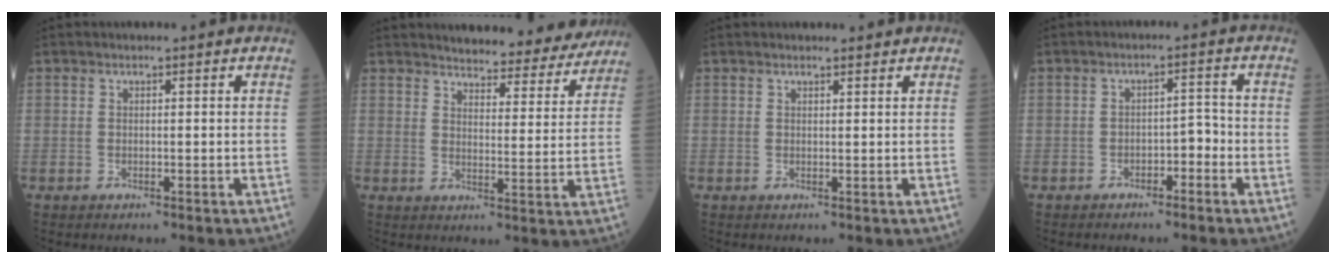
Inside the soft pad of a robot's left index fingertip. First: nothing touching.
{"total": 13.8, "force": [13.2, 2.6, 3.1], "torque": [-0.019, -0.028, 0.147]}
{"total": 1.0, "force": [1.0, 0.1, 0.0], "torque": [-0.009, 0.000, 0.015]}
{"total": 2.8, "force": [-1.8, 1.4, 1.7], "torque": [-0.022, 0.013, -0.030]}